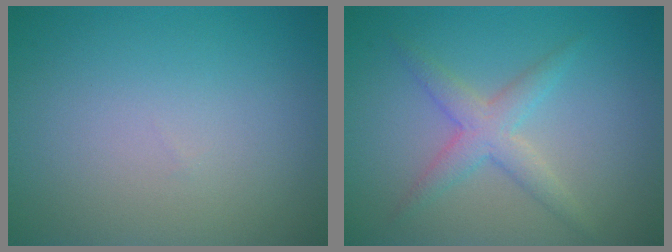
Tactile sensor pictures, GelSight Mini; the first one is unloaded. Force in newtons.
{"total": 2.9, "press": 2.9, "slide": 0.0}